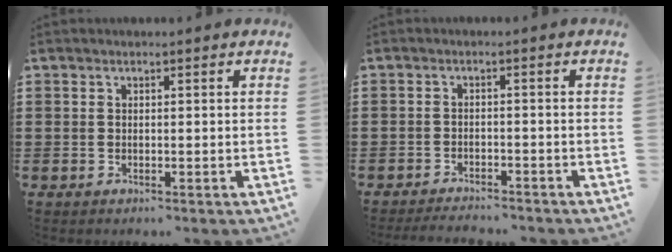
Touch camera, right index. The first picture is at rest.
{"total": 2.7, "force": [-2.7, 0.0, 0.0], "torque": [-0.005, -0.001, -0.057]}